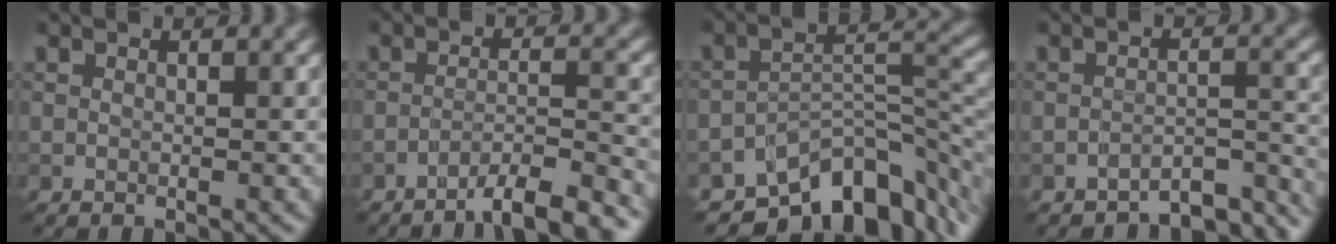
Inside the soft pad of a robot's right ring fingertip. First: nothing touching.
{"total": 6.0, "force": [-4.8, 0.8, 3.6], "torque": [-0.049, 0.009, -0.074]}
{"total": 9.1, "force": [-6.3, 4.1, 5.2], "torque": [-0.060, -0.008, -0.109]}
{"total": 5.3, "force": [-5.0, 1.0, 1.4], "torque": [-0.016, -0.005, -0.061]}